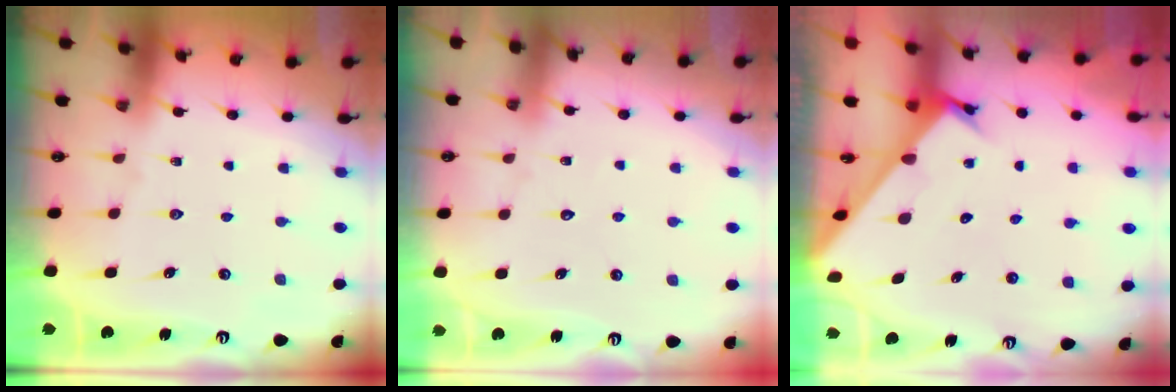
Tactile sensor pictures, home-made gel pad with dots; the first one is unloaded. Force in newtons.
{"total": 2.8, "press": 2.8, "slide": 0.3}
{"total": 2.1, "press": 2.1, "slide": 0.1}